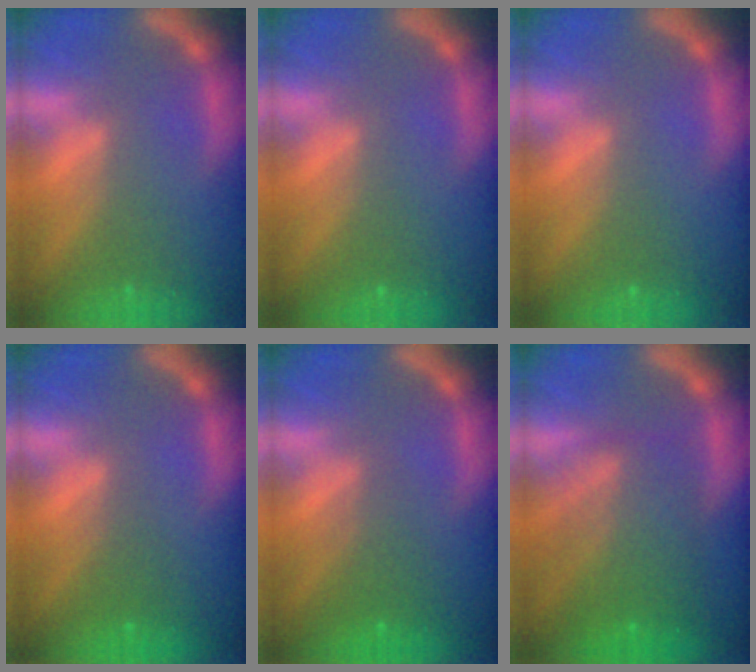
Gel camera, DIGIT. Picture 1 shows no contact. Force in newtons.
{"total": 0.0}
{"total": 0.0}
{"total": 1.5}
{"total": 2.5}
{"total": 7.6}